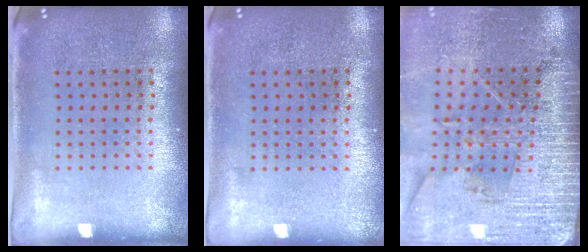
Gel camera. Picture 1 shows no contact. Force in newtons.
{"total": 0.0}
{"total": 3.3, "press": 3.1, "slide": 1.0}